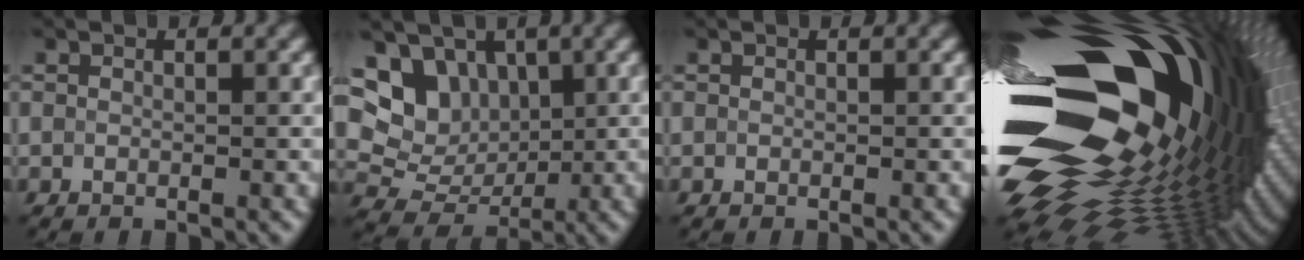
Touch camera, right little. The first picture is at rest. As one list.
[{"total": 8.4, "force": [3.3, 6.6, 4.1], "torque": [-0.064, 0.021, 0.045]}, {"total": 0.0}, {"total": 21.8, "force": [3.6, 11.5, 18.1], "torque": [-0.315, -0.023, 0.051]}]